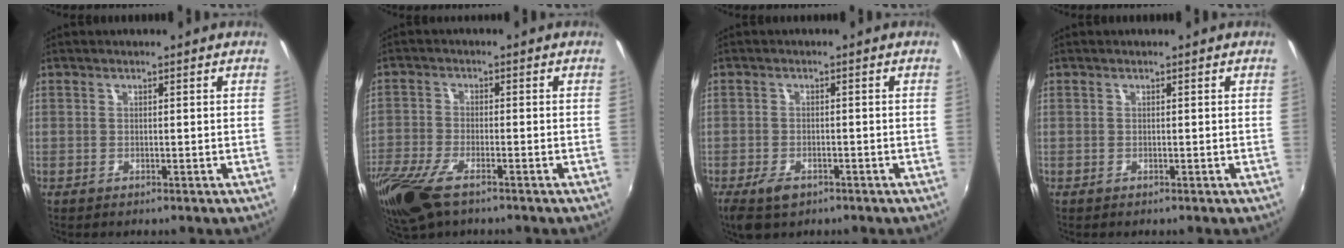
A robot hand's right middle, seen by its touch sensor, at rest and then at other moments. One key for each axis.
{"total": 11.4, "fx": -7.5, "fy": 4.1, "fz": 7.6, "tx": -0.183, "ty": -0.041, "tz": -0.148}
{"total": 5.3, "fx": -3.4, "fy": 2.7, "fz": 3.1, "tx": -0.078, "ty": -0.018, "tz": -0.059}
{"total": 0.0}